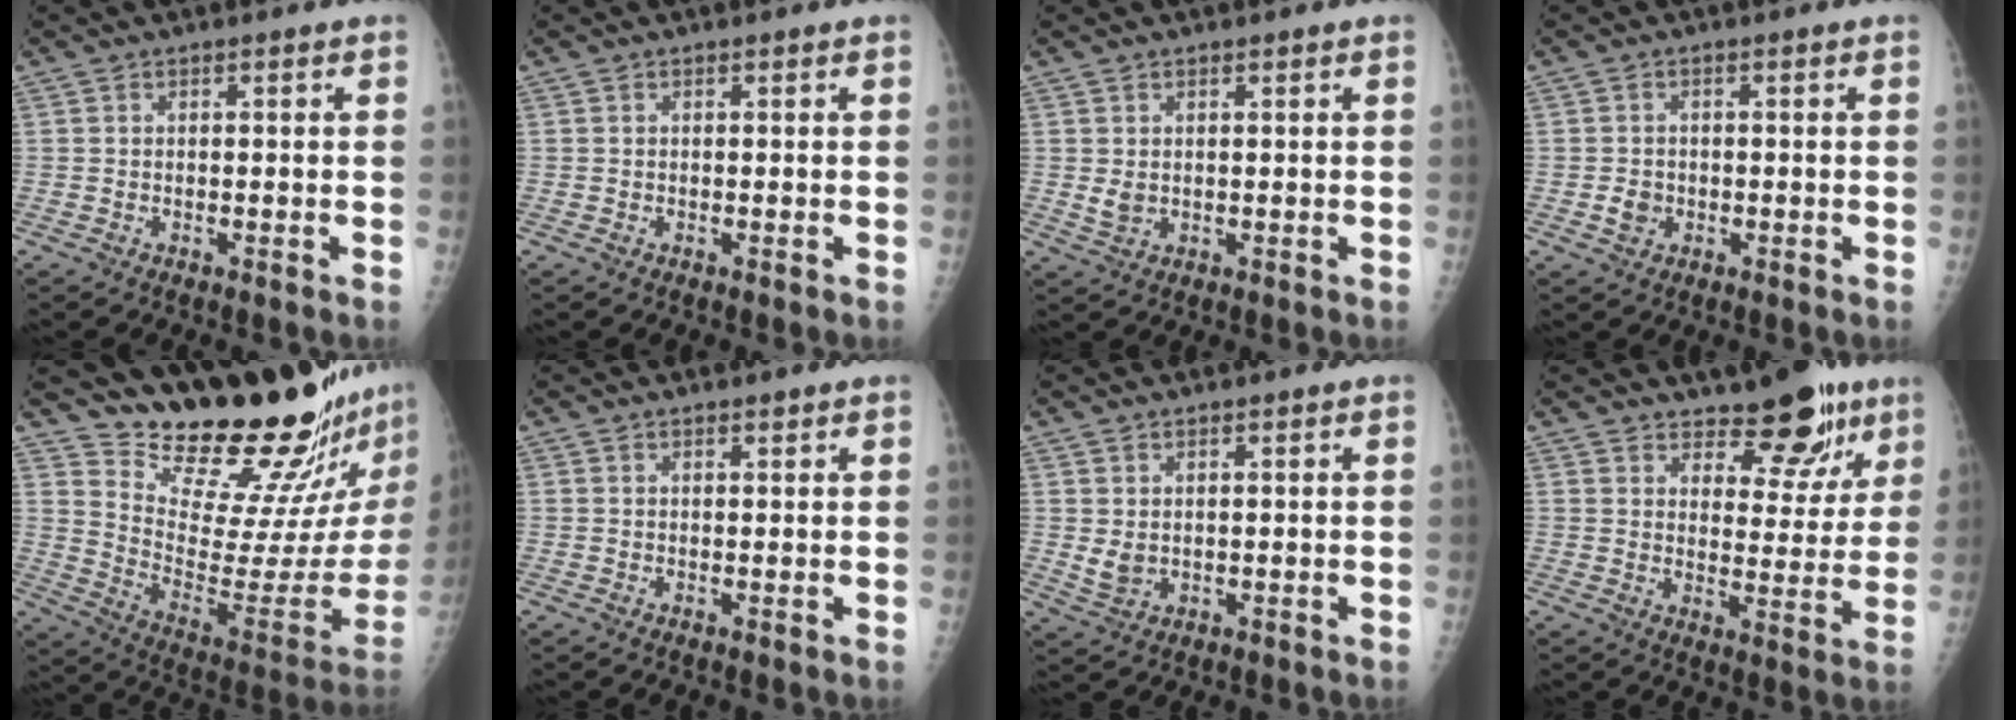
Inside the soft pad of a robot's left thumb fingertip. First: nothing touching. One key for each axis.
{"total": 0.0}
{"total": 2.2, "fx": 0.6, "fy": 1.6, "fz": 1.4, "tx": -0.019, "ty": -0.008, "tz": 0.018}
{"total": 2.4, "fx": -0.6, "fy": 2.1, "fz": 1.0, "tx": -0.009, "ty": 0.004, "tz": -0.007}
{"total": 26.0, "fx": 22.8, "fy": 3.5, "fz": 11.9, "tx": -0.143, "ty": -0.200, "tz": 0.329}
{"total": 0.8, "fx": 0.7, "fy": 0.2, "fz": 0.3, "tx": -0.004, "ty": -0.005, "tz": 0.011}
{"total": 3.0, "fx": 0.9, "fy": 2.1, "fz": 1.9, "tx": -0.030, "ty": -0.013, "tz": 0.027}
{"total": 11.1, "fx": 7.9, "fy": 5.1, "fz": 5.8, "tx": -0.032, "ty": -0.052, "tz": 0.117}